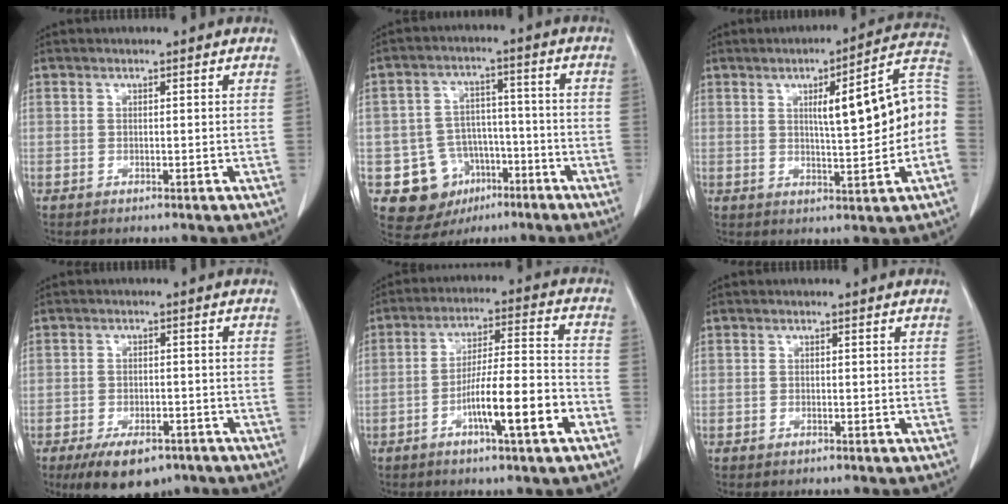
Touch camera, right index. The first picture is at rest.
{"total": 10.5, "force": [-4.6, 9.0, 2.9], "torque": [-0.045, 0.034, -0.058]}
{"total": 13.5, "force": [0.5, 1.6, 13.3], "torque": [-0.174, 0.031, 0.007]}
{"total": 8.9, "force": [-6.3, 4.1, 4.8], "torque": [-0.074, -0.002, -0.096]}
{"total": 11.6, "force": [-5.0, 0.7, 10.5], "torque": [-0.171, 0.008, -0.081]}
{"total": 0.7, "force": [-0.5, 0.3, 0.3], "torque": [-0.008, 0.000, -0.007]}